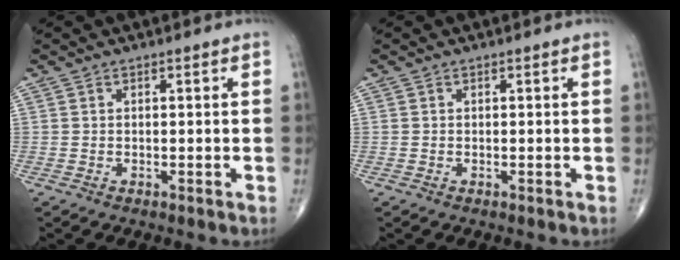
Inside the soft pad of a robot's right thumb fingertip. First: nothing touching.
{"total": 0.0}